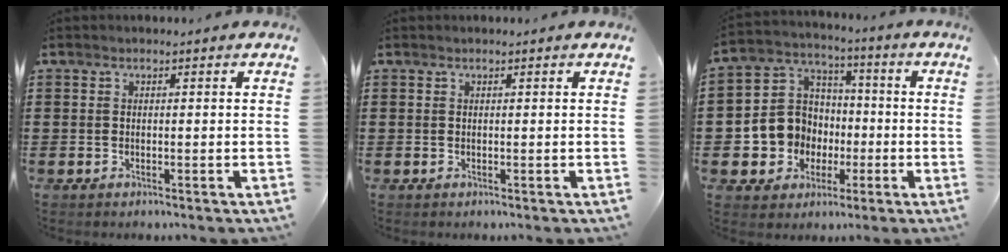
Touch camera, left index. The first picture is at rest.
{"total": 0.0}
{"total": 9.2, "force": [-1.0, 9.0, 2.0], "torque": [-0.095, 0.002, -0.014]}